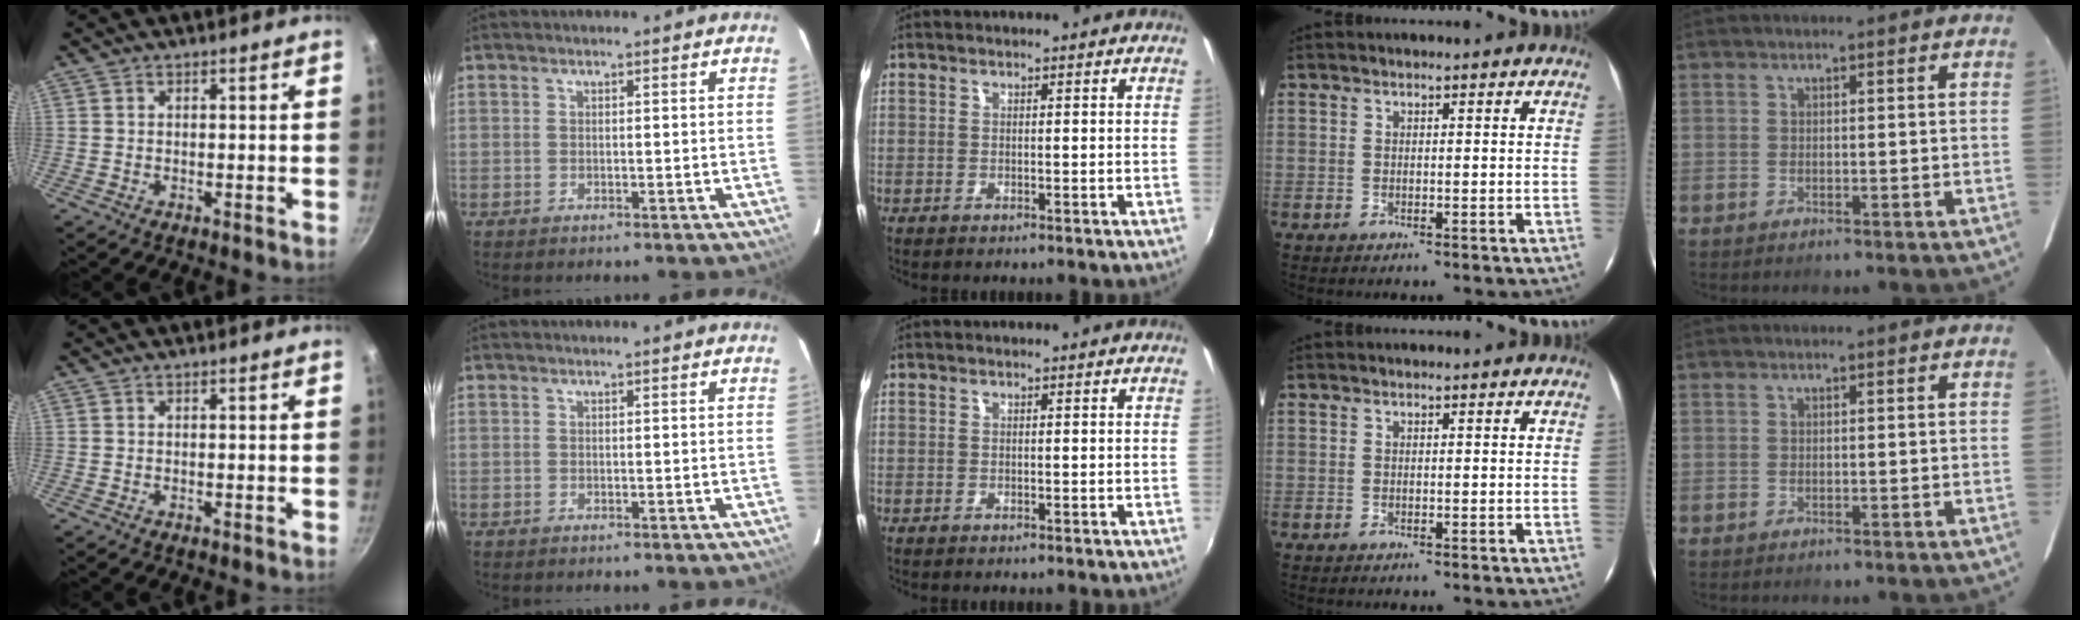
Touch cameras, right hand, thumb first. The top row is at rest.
{}